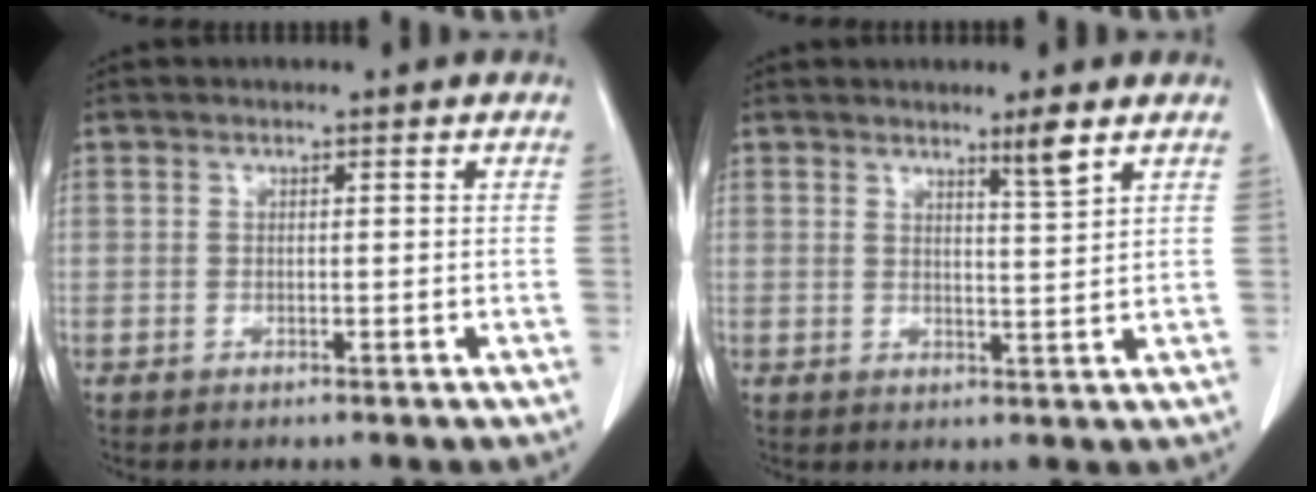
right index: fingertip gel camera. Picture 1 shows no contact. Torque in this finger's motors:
{"motor_torque": [0.08, 0.11, 0.07, 0.02]}